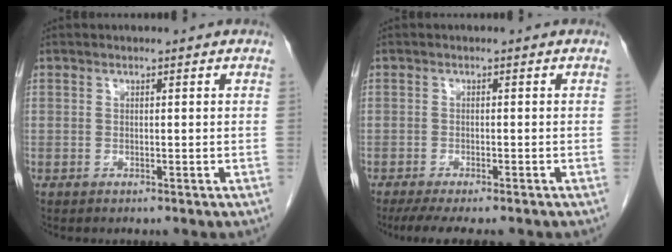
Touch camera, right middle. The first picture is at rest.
{"total": 7.4, "force": [-6.0, 1.4, 4.1], "torque": [-0.055, -0.012, -0.092]}